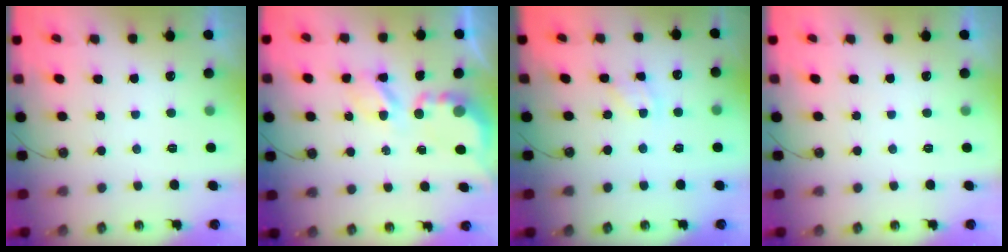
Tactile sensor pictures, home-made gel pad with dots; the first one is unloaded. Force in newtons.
{"total": 4.7, "press": 4.7, "slide": 0.2}
{"total": 2.7, "press": 2.6, "slide": 0.4}
{"total": 0.0}